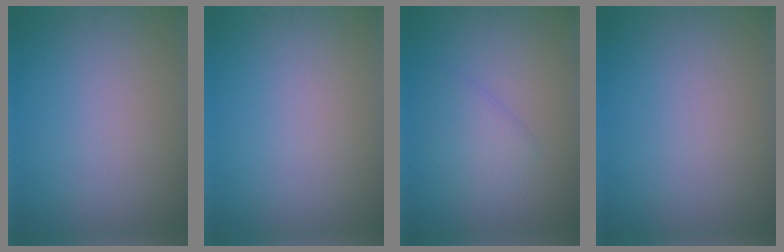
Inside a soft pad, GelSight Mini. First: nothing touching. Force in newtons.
{"total": 0.0}
{"total": 2.2, "press": 2.2, "slide": 0.2}
{"total": 0.0}